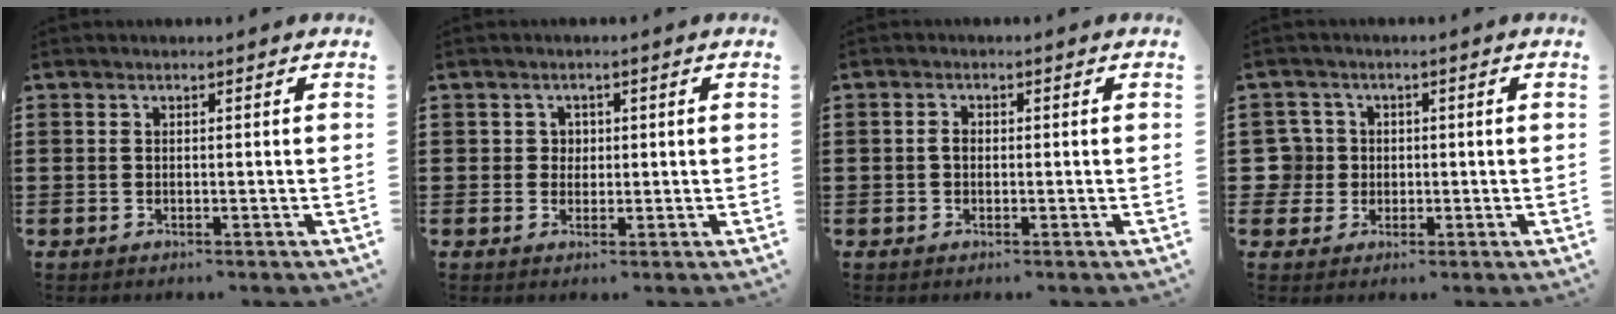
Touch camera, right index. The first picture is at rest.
{"total": 1.8, "force": [0.3, 1.7, 0.6], "torque": [-0.018, 0.010, 0.004]}
{"total": 1.5, "force": [-0.2, 1.0, 1.1], "torque": [-0.023, 0.004, -0.004]}
{"total": 4.5, "force": [-0.1, 4.4, 0.9], "torque": [-0.050, 0.009, -0.007]}